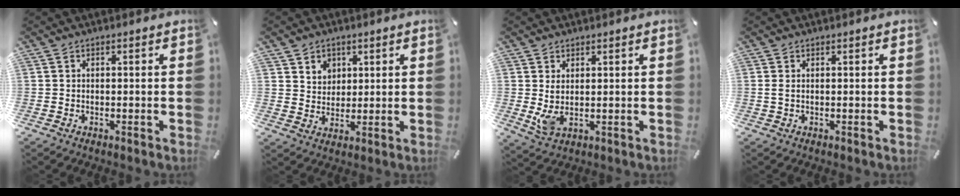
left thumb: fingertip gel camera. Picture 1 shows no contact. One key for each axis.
{"total": 5.0, "fx": 2.5, "fy": 4.4, "fz": 0.0, "tx": -0.005, "ty": -0.011, "tz": 0.044}
{"total": 4.2, "fx": 1.6, "fy": 2.3, "fz": 3.1, "tx": -0.075, "ty": -0.014, "tz": 0.024}
{"total": 1.2, "fx": 0.2, "fy": 0.4, "fz": 1.1, "tx": -0.024, "ty": 0.001, "tz": 0.004}